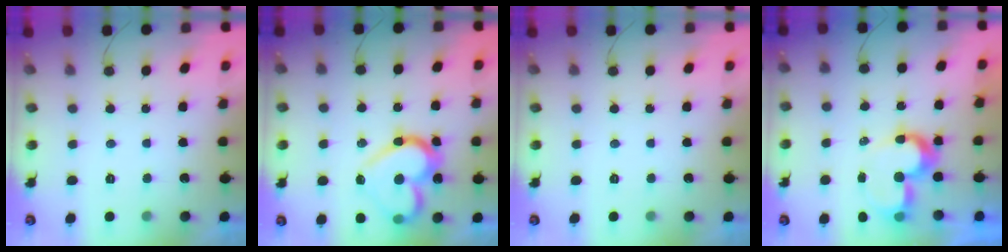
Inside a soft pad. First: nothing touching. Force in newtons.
{"total": 17.6, "press": 17.5, "slide": 1.2}
{"total": 0.0}
{"total": 10.3, "press": 10.3, "slide": 0.6}